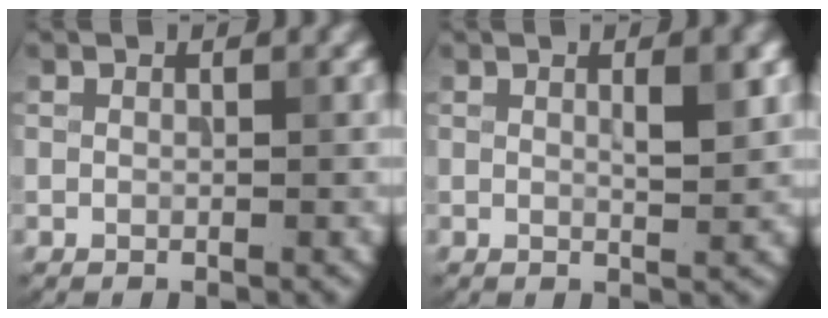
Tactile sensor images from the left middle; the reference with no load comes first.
{"total": 2.2, "force": [0.7, 0.4, 2.0], "torque": [-0.029, -0.001, 0.012]}